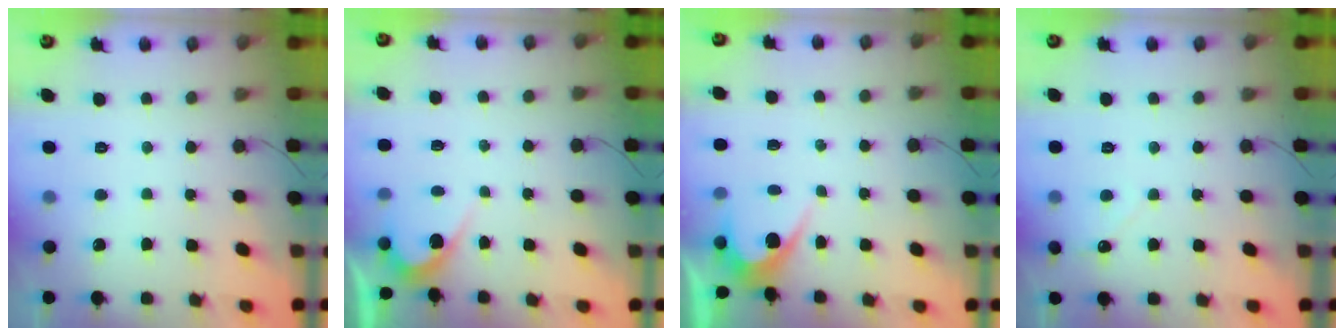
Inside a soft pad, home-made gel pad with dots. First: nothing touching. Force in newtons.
{"total": 3.8, "press": 3.8, "slide": 0.2}
{"total": 3.7, "press": 3.7, "slide": 0.2}
{"total": 2.7, "press": 2.7, "slide": 0.3}